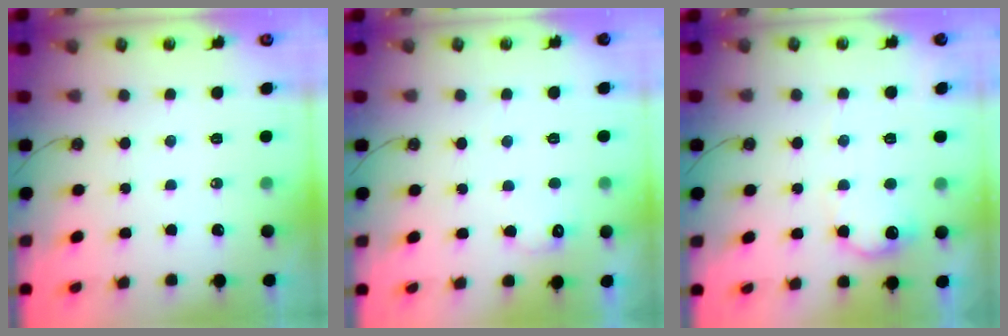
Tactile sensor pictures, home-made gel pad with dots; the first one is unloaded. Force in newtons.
{"total": 7.8, "press": 7.7, "slide": 0.5}
{"total": 10.4, "press": 10.4, "slide": 0.7}